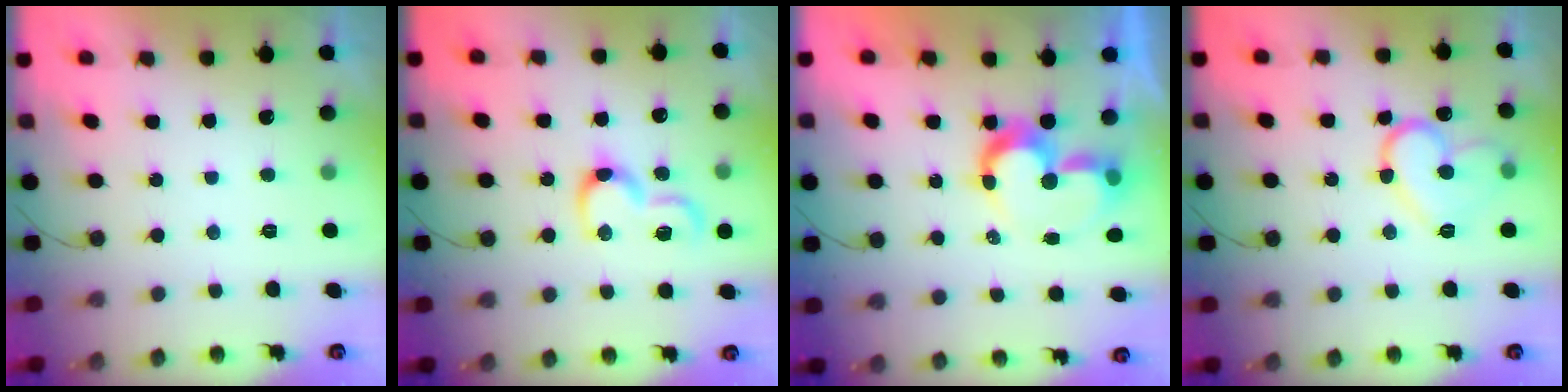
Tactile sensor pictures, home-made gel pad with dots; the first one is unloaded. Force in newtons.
{"total": 9.6, "press": 9.6, "slide": 0.6}
{"total": 10.3, "press": 10.3, "slide": 0.7}
{"total": 14.7, "press": 14.6, "slide": 1.3}